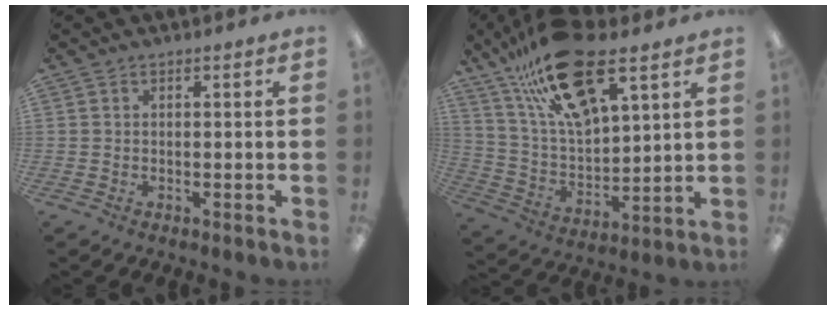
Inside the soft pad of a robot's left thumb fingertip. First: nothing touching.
{"total": 23.0, "force": [14.5, 9.4, 15.3], "torque": [-0.281, -0.066, 0.252]}